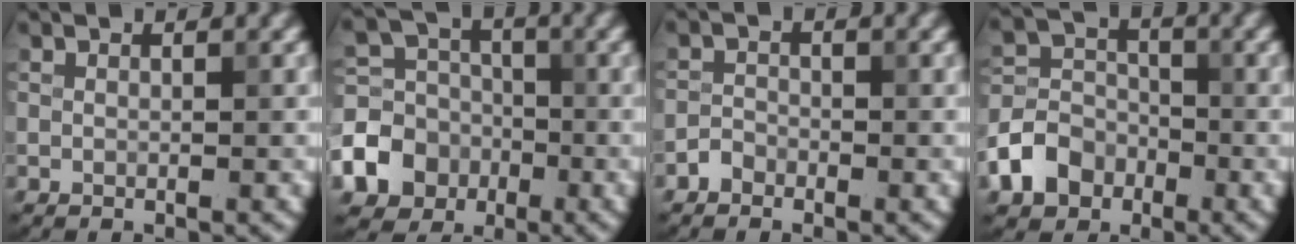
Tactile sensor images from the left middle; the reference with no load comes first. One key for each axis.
{"total": 7.8, "fx": -3.2, "fy": 6.6, "fz": 2.7, "tx": -0.049, "ty": -0.011, "tz": -0.078}
{"total": 1.3, "fx": -1.0, "fy": 0.8, "fz": 0.2, "tx": 0.002, "ty": 0.005, "tz": -0.022}
{"total": 5.5, "fx": -2.8, "fy": 4.3, "fz": 2.1, "tx": -0.046, "ty": 0.004, "tz": -0.066}